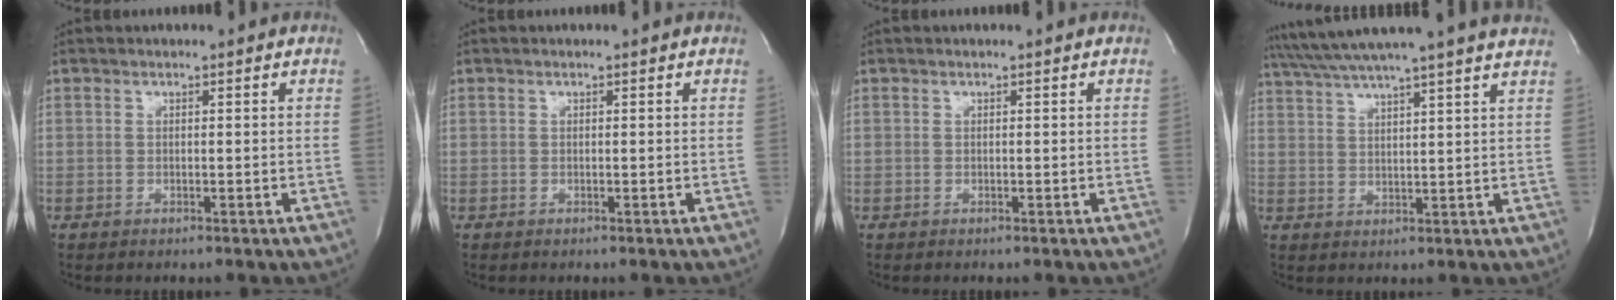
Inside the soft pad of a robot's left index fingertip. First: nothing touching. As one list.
[{"total": 0.0}, {"total": 0.0}, {"total": 17.7, "force": [15.8, -1.4, 7.9], "torque": [-0.147, 0.006, 0.216]}]